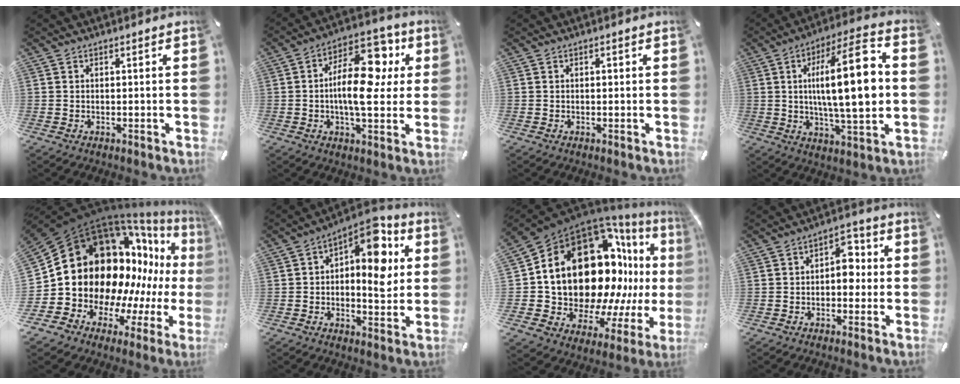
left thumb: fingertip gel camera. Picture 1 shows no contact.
{"total": 16.8, "force": [2.3, 9.0, 14.0], "torque": [-0.211, -0.008, 0.038]}
{"total": 0.8, "force": [0.1, 0.6, 0.6], "torque": [-0.004, -0.001, 0.000]}
{"total": 20.4, "force": [2.2, 5.8, 19.4], "torque": [-0.317, -0.006, 0.017]}
{"total": 23.1, "force": [4.6, 19.2, 12.1], "torque": [-0.165, -0.112, 0.139]}
{"total": 12.7, "force": [3.8, 7.0, 9.9], "torque": [-0.126, -0.043, 0.061]}
{"total": 27.2, "force": [5.8, 18.5, 19.1], "torque": [-0.310, -0.102, 0.145]}
{"total": 7.2, "force": [-0.5, 4.7, 5.5], "torque": [-0.069, 0.008, -0.015]}